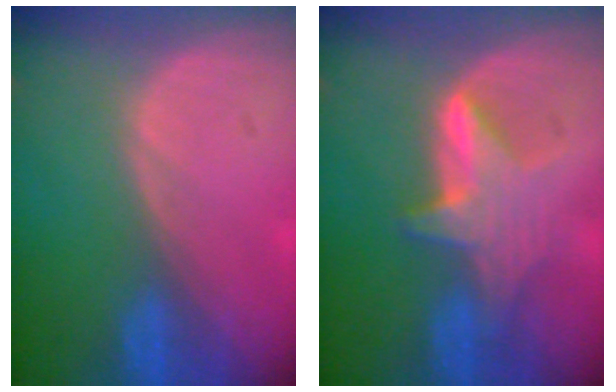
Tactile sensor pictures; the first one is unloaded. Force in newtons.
{"total": 6.0, "press": 5.9, "slide": 0.9}